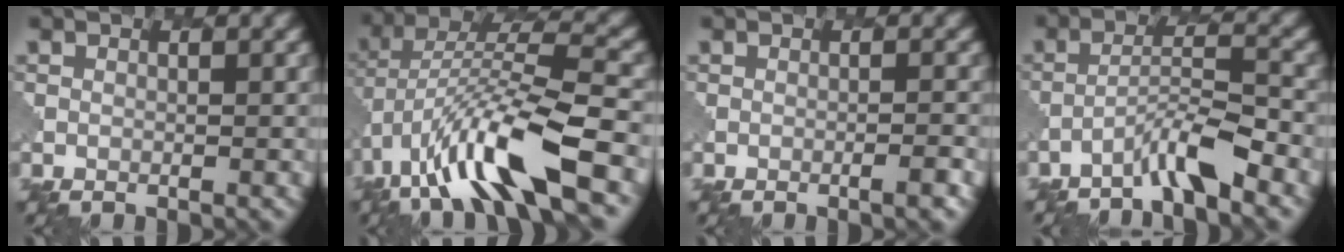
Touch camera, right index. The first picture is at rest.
{"total": 10.7, "force": [-4.9, 2.9, 9.1], "torque": [-0.172, 0.015, -0.087]}
{"total": 1.6, "force": [-0.8, 0.2, 1.3], "torque": [-0.013, 0.002, -0.017]}
{"total": 3.6, "force": [-2.8, 0.0, 2.2], "torque": [-0.041, 0.011, -0.058]}